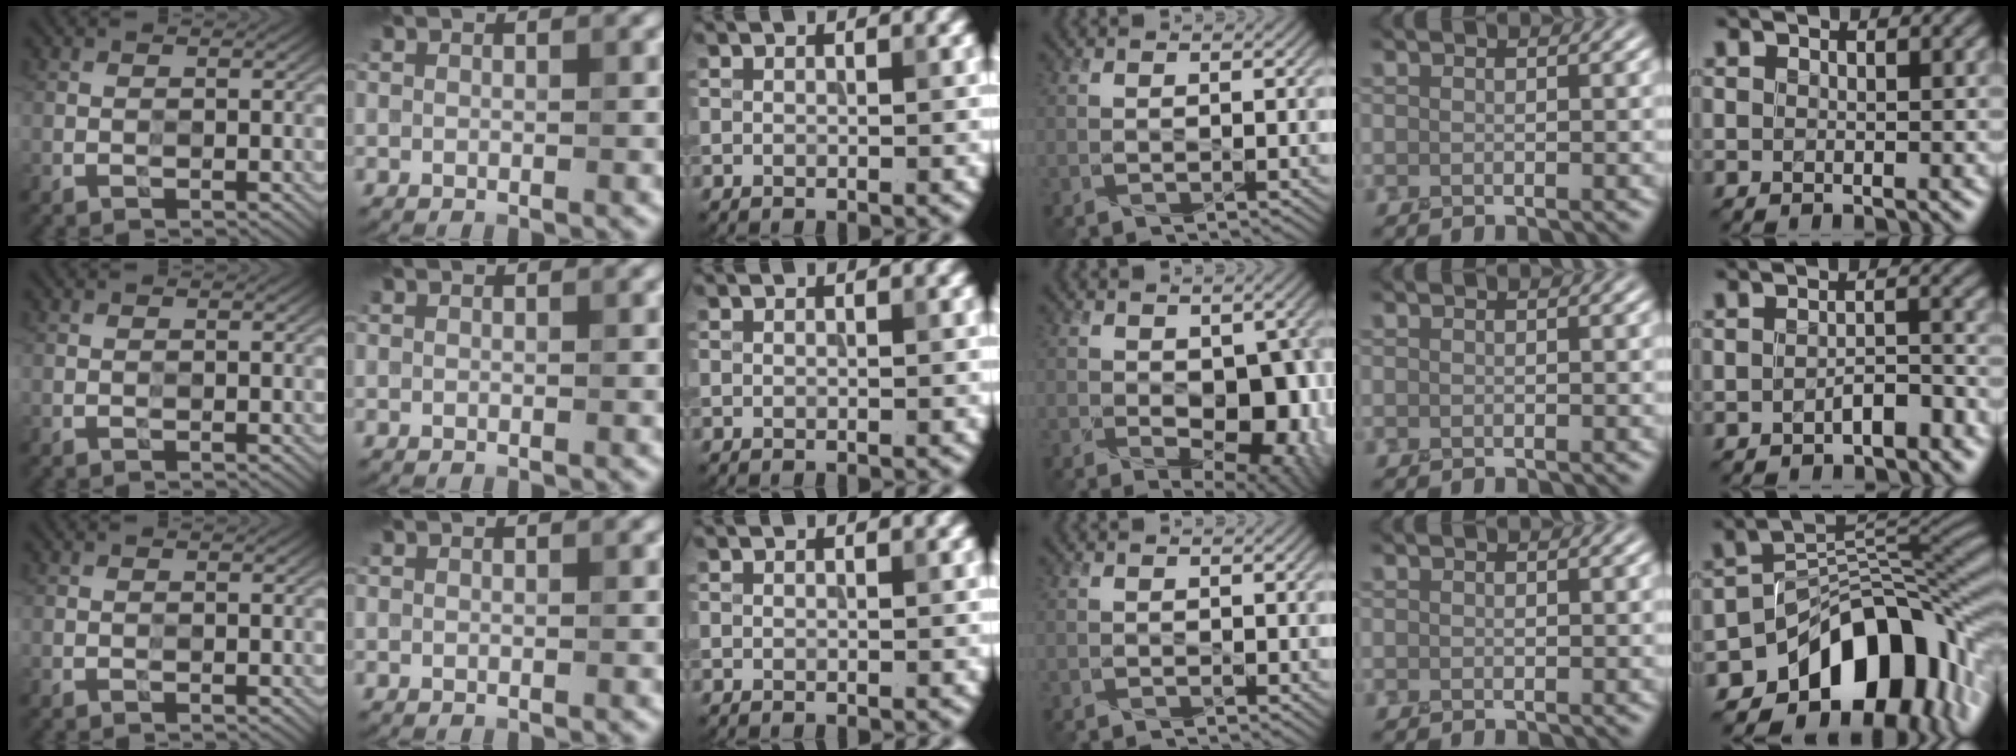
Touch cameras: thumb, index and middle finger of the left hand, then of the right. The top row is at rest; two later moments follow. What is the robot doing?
{"motion": "twist", "object": "kettle"}